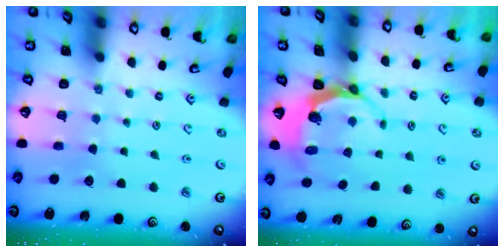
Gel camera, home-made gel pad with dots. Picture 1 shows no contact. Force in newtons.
{"total": 5.8, "press": 4.8, "slide": 3.3}